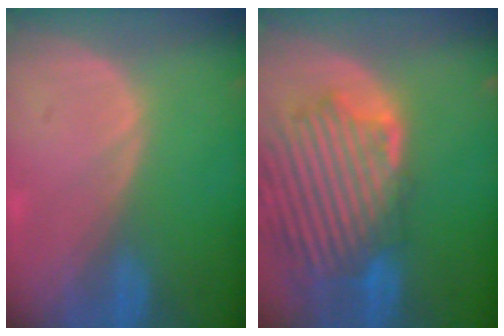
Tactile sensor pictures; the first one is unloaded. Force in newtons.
{"total": 13.5, "press": 11.7, "slide": 6.7}